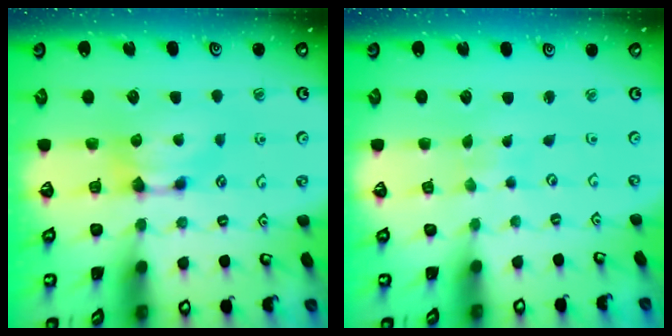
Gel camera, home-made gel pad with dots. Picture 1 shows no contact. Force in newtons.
{"total": 5.3, "press": 5.2, "slide": 0.2}